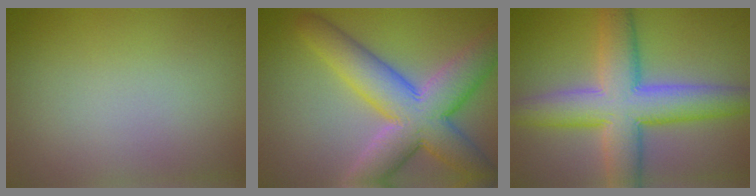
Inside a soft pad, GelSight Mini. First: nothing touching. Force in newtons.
{"total": 9.9, "press": 9.8, "slide": 0.6}
{"total": 9.3, "press": 9.3, "slide": 0.4}